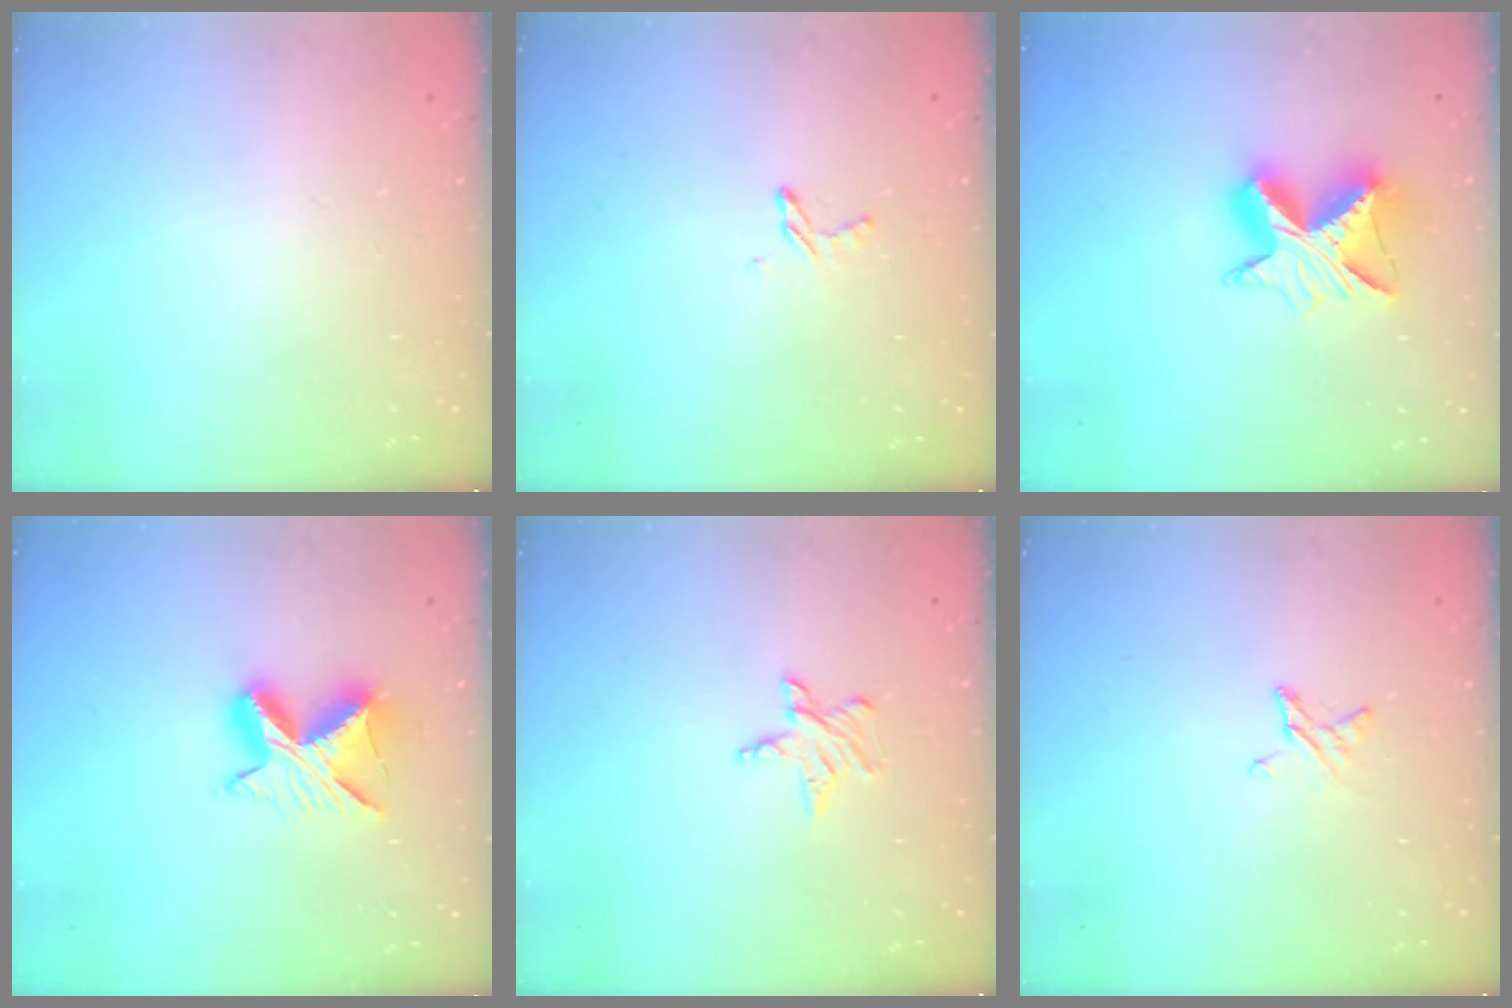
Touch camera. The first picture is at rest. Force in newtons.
{"total": 3.8, "press": 3.8, "slide": 0.3}
{"total": 10.9, "press": 10.9, "slide": 0.7}
{"total": 9.5, "press": 9.5, "slide": 0.2}
{"total": 3.7, "press": 3.7, "slide": 0.3}
{"total": 3.9, "press": 3.9, "slide": 0.2}